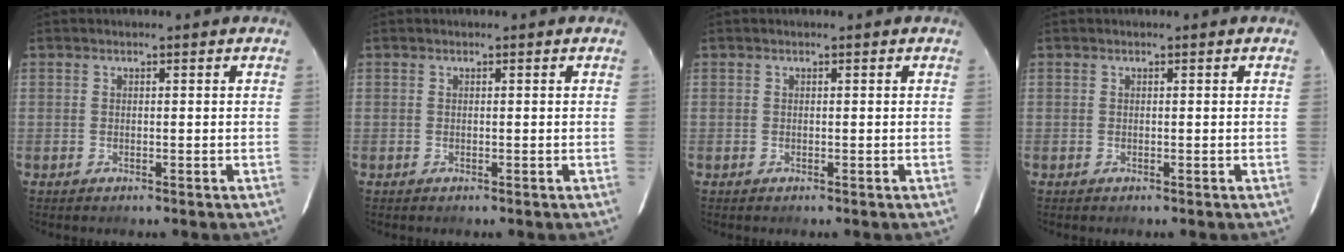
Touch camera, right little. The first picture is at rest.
{"total": 0.0}
{"total": 0.0}
{"total": 0.0}